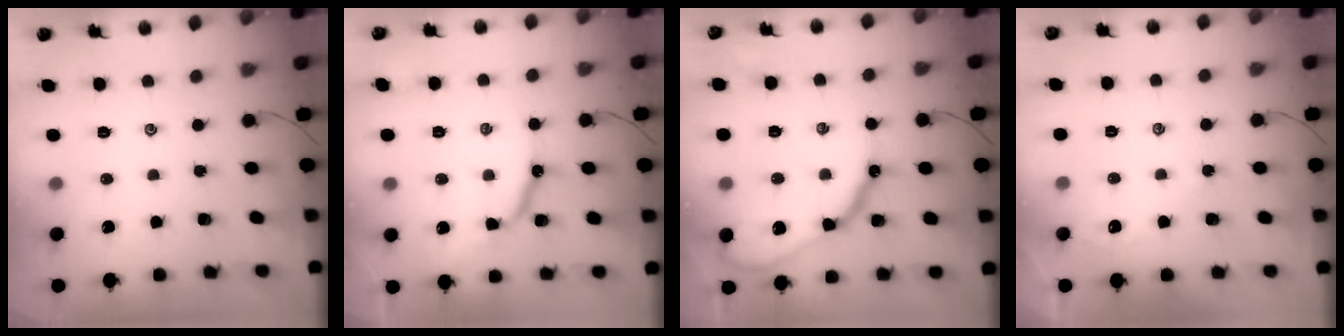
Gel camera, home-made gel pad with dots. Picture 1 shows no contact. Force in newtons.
{"total": 10.0, "press": 10.0, "slide": 0.8}
{"total": 14.0, "press": 13.9, "slide": 1.3}
{"total": 1.4, "press": 1.4, "slide": 0.2}